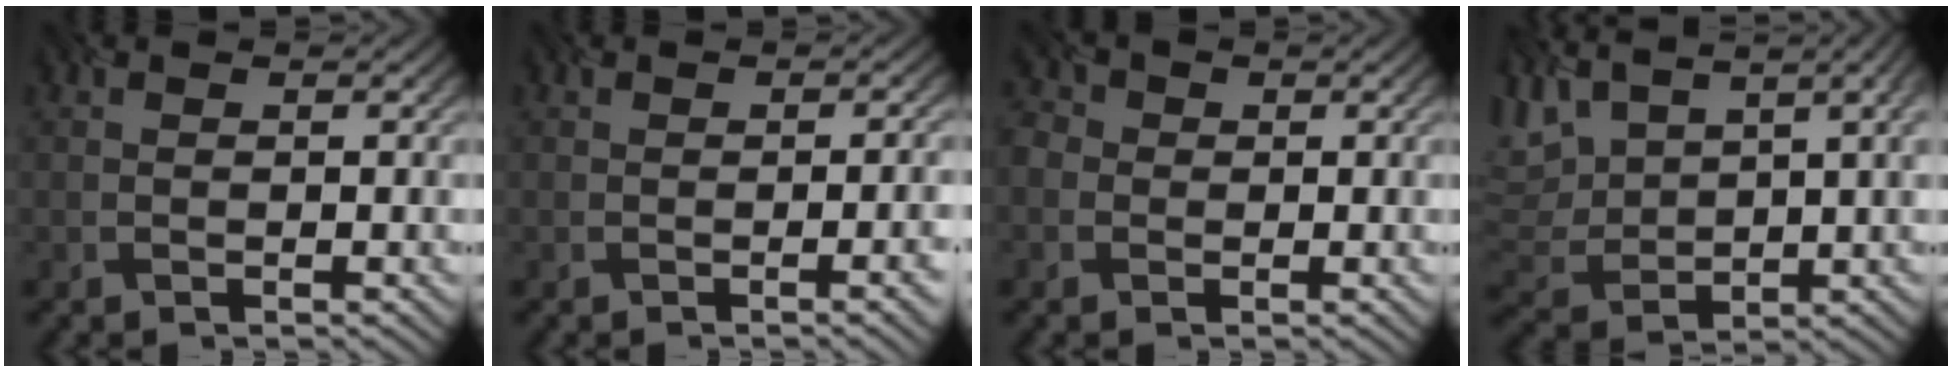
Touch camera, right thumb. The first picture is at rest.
{"total": 4.0, "force": [-1.3, 1.5, 3.4], "torque": [-0.024, 0.005, -0.010]}
{"total": 2.4, "force": [-0.9, 2.2, -0.1], "torque": [-0.001, 0.003, -0.021]}
{"total": 10.9, "force": [7.2, 4.2, 7.0], "torque": [-0.194, 0.024, 0.141]}